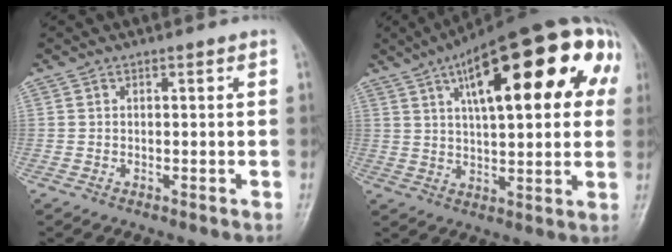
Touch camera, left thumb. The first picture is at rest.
{"total": 25.4, "force": [9.0, 8.8, 22.1], "torque": [-0.304, 0.026, 0.125]}